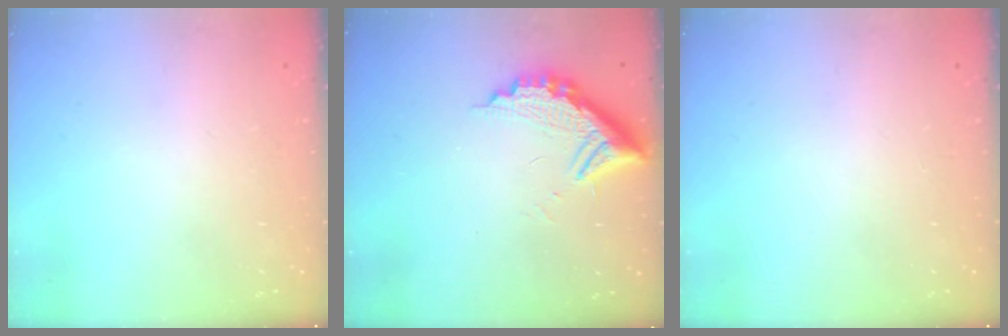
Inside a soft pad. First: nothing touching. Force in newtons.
{"total": 12.1, "press": 12.1, "slide": 0.6}
{"total": 0.0}